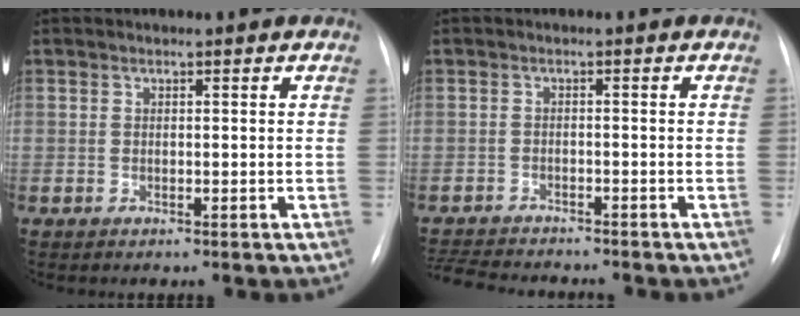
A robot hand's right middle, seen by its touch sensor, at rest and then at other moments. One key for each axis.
{"total": 8.7, "fx": -8.2, "fy": 1.1, "fz": 2.8, "tx": -0.044, "ty": -0.006, "tz": -0.126}